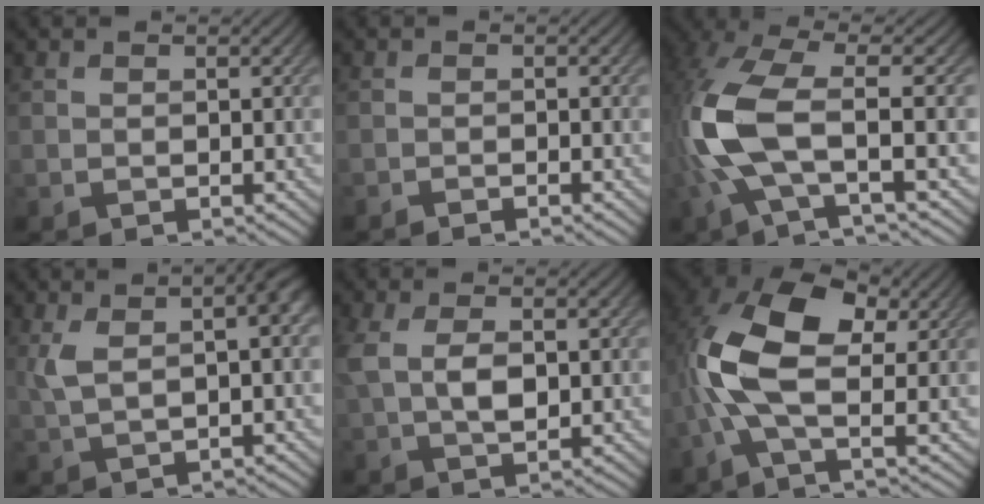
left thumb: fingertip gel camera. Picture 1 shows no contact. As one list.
[{"total": 0.9, "force": [-0.9, 0.0, 0.3], "torque": [-0.004, 0.000, -0.017]}, {"total": 11.2, "force": [-1.5, 3.8, 10.4], "torque": [-0.250, 0.000, -0.041]}, {"total": 6.3, "force": [1.3, 2.0, 5.9], "torque": [-0.116, 0.004, 0.023]}, {"total": 4.7, "force": [0.5, 2.3, 4.1], "torque": [-0.100, 0.001, 0.011]}, {"total": 10.8, "force": [0.3, 4.8, 9.7], "torque": [-0.203, 0.013, -0.005]}]